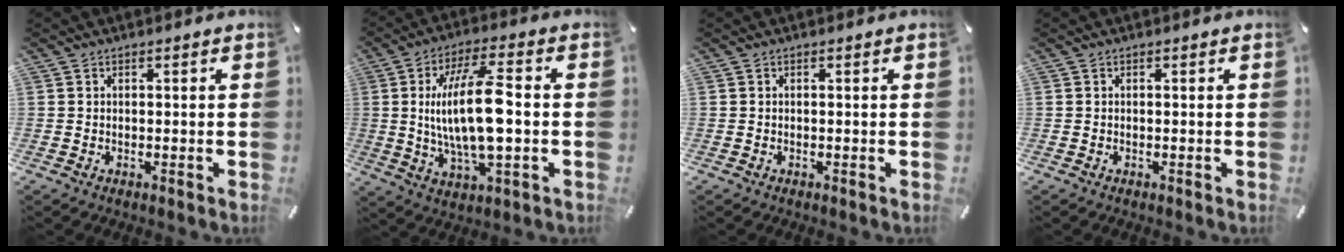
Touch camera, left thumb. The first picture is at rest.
{"total": 16.6, "force": [0.0, 5.7, 15.6], "torque": [-0.306, -0.006, -0.009]}
{"total": 0.0}
{"total": 0.0}